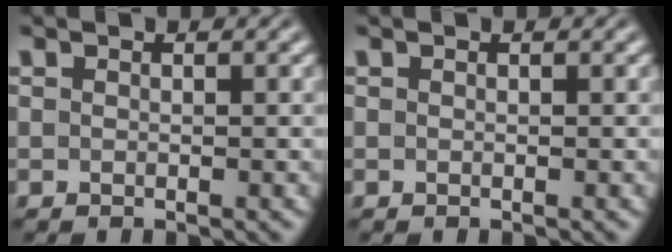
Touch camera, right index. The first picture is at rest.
{"total": 0.0}